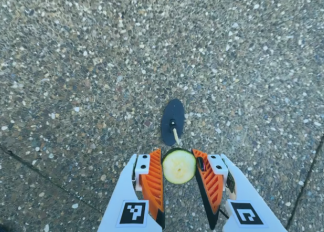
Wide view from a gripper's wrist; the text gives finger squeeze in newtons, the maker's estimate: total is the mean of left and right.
{"total": 10.2, "left": 10.1, "right": 10.3}